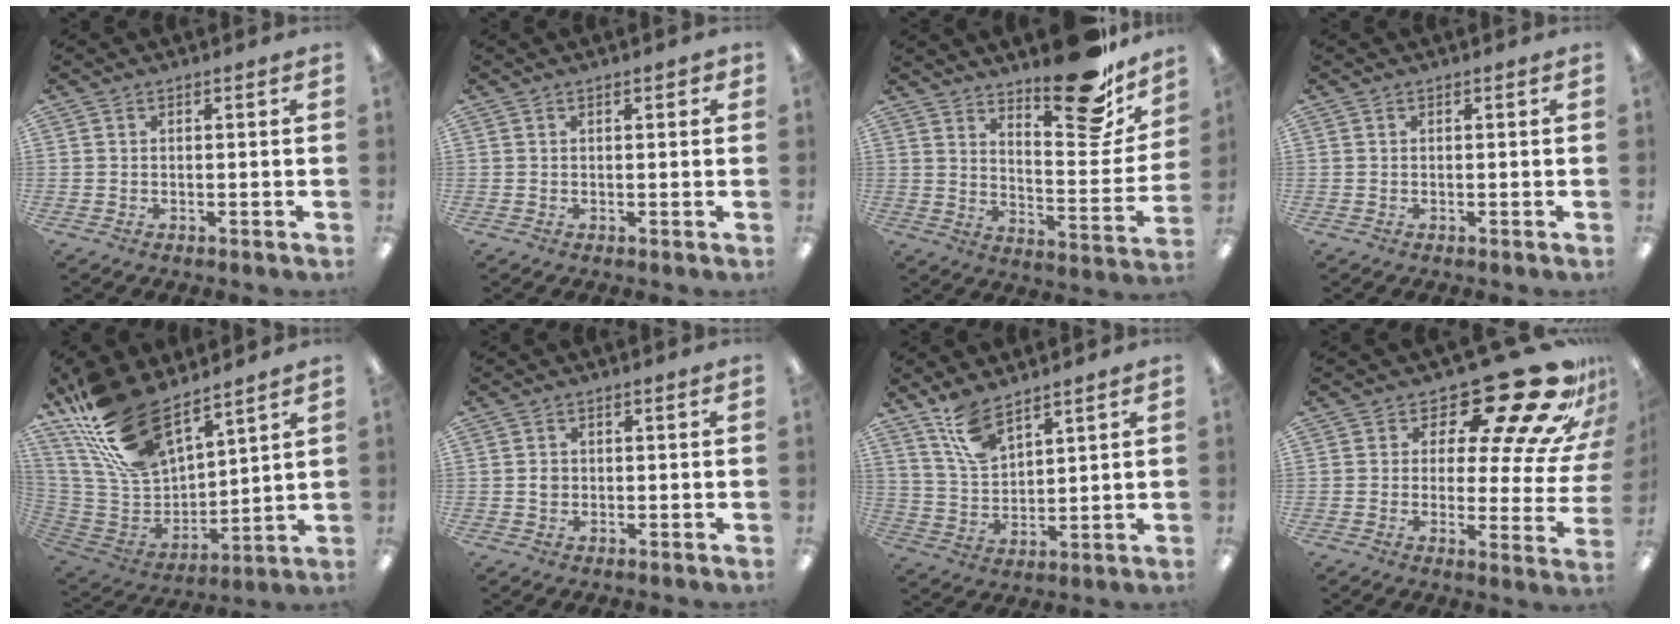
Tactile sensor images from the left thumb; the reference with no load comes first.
{"total": 1.7, "force": [0.8, 0.6, 1.4], "torque": [-0.013, -0.003, 0.009]}
{"total": 18.7, "force": [15.1, 5.9, 9.4], "torque": [-0.111, -0.123, 0.249]}
{"total": 0.0}
{"total": 21.8, "force": [16.3, 9.3, 11.1], "torque": [-0.236, -0.087, 0.302]}
{"total": 1.9, "force": [0.1, 1.7, 1.0], "torque": [-0.011, 0.004, -0.002]}
{"total": 9.5, "force": [7.5, 3.7, 4.7], "torque": [-0.105, -0.029, 0.140]}
{"total": 23.3, "force": [15.1, 8.4, 15.6], "torque": [-0.192, -0.120, 0.246]}